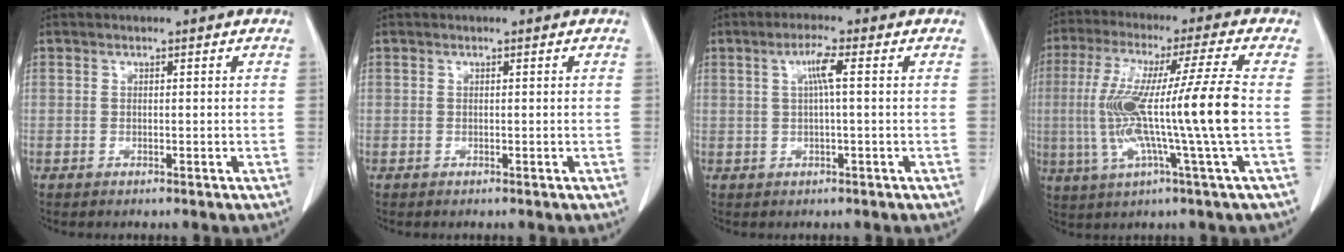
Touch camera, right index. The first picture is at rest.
{"total": 0.0}
{"total": 3.4, "force": [0.8, 0.2, 3.3], "torque": [-0.063, 0.008, 0.013]}
{"total": 15.4, "force": [-1.1, -1.7, 15.2], "torque": [-0.285, 0.001, -0.023]}